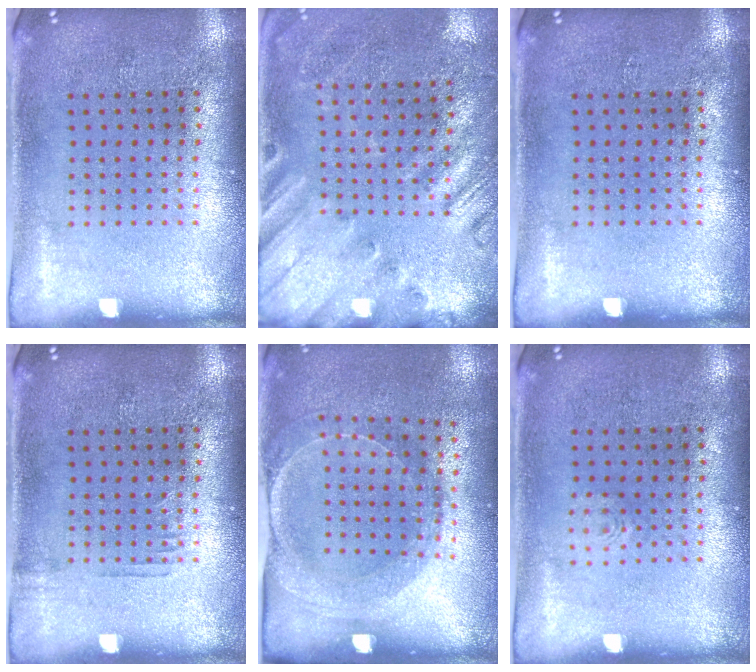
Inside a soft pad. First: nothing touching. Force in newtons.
{"total": 2.4, "press": 2.0, "slide": 1.3}
{"total": 0.0}
{"total": 0.6, "press": 0.6, "slide": 0.2}
{"total": 1.5, "press": 1.4, "slide": 0.4}
{"total": 0.6, "press": 0.6, "slide": 0.1}